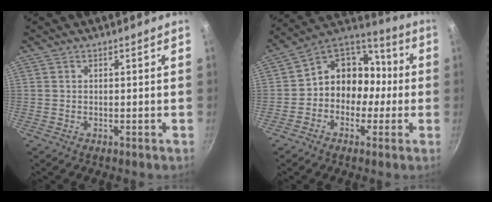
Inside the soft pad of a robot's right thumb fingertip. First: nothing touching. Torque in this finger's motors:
{"motor_torque": [-0.16, 0.50, 0.09, -0.04, 0.07]}